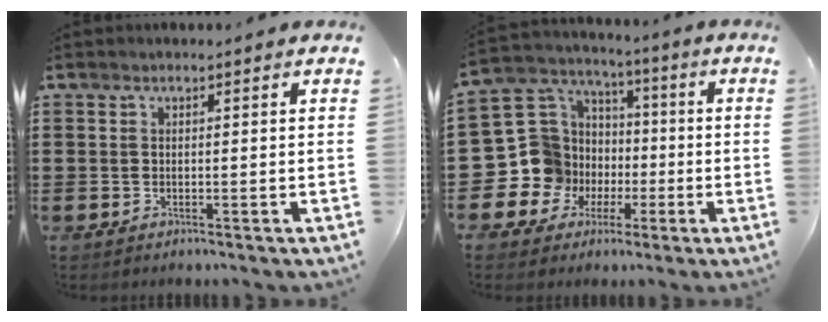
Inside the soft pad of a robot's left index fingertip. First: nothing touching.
{"total": 11.4, "force": [-2.0, 10.9, 2.7], "torque": [-0.135, -0.012, -0.027]}